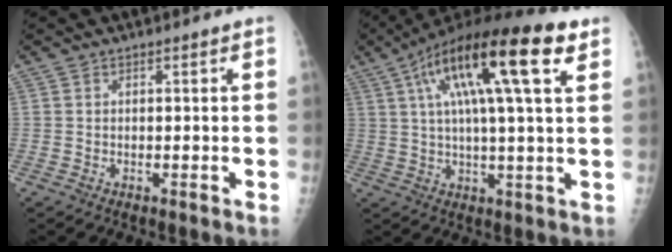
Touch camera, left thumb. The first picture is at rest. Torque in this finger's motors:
{"motor_torque": [0.43, 0.98, 2.01, -0.78, 0.62]}